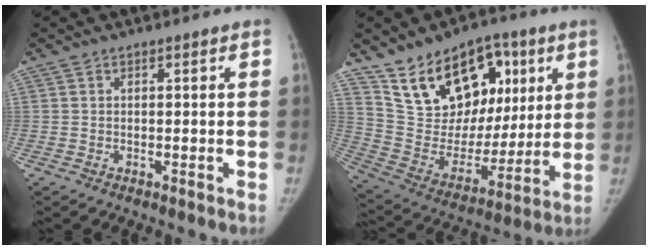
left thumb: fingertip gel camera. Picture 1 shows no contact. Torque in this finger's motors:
{"motor_torque": [1.81, 1.81, 1.42, -1.35, 0.10]}